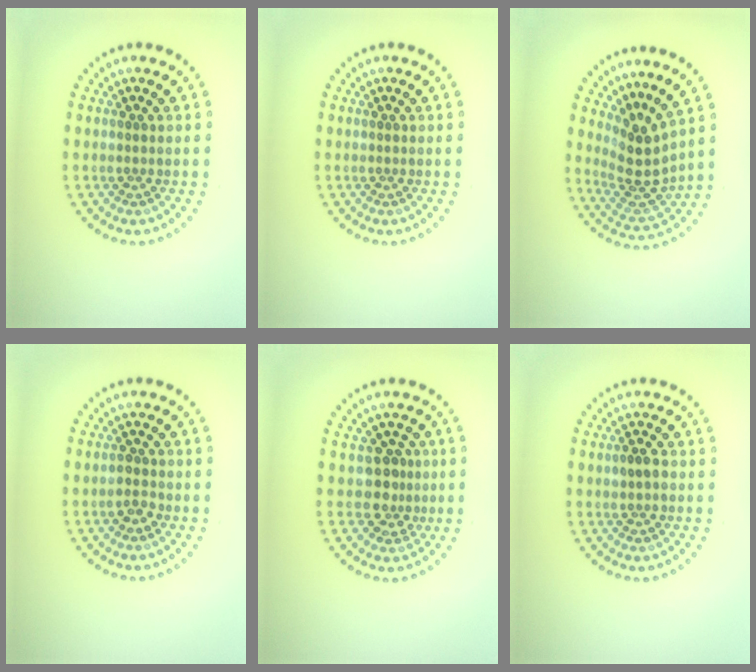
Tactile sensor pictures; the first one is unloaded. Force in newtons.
{"total": 0.0}
{"total": 3.5, "press": 2.8, "slide": 2.2}
{"total": 1.4, "press": 1.3, "slide": 0.4}
{"total": 2.7, "press": 2.2, "slide": 1.4}
{"total": 1.5, "press": 1.5, "slide": 0.1}